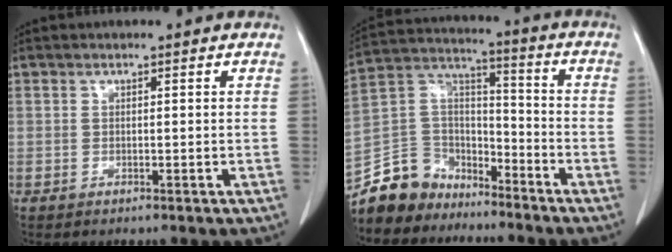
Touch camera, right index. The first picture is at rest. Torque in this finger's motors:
{"motor_torque": [-0.57, -0.21, -0.43, -0.21]}